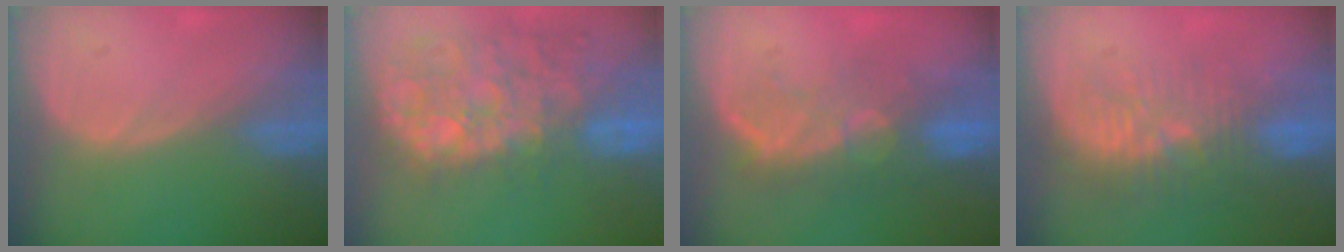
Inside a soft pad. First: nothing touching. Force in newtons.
{"total": 14.1, "press": 11.6, "slide": 8.1}
{"total": 10.1, "press": 8.6, "slide": 5.4}
{"total": 9.4, "press": 8.9, "slide": 2.9}